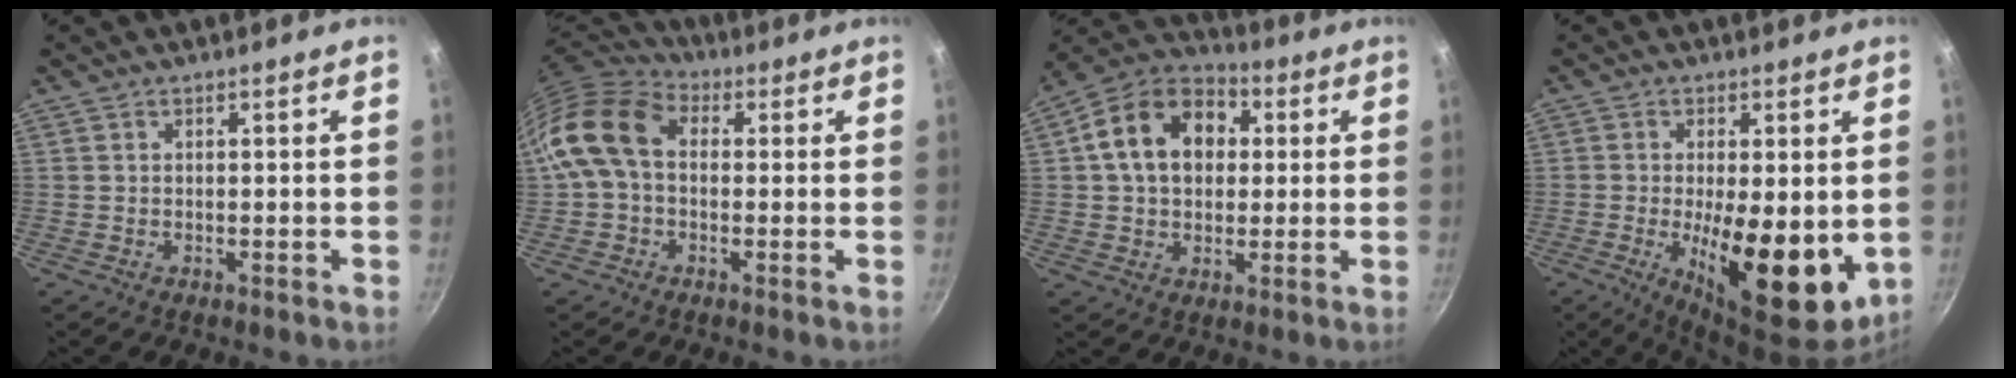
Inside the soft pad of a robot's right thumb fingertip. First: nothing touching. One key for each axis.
{"total": 13.0, "fx": 1.0, "fy": 9.2, "fz": 9.1, "tx": -0.157, "ty": 0.031, "tz": -0.002}
{"total": 15.5, "fx": 2.9, "fy": 11.5, "fz": 10.0, "tx": -0.140, "ty": 0.028, "tz": 0.030}
{"total": 14.4, "fx": -1.8, "fy": 5.2, "fz": 13.4, "tx": -0.192, "ty": -0.013, "tz": -0.020}